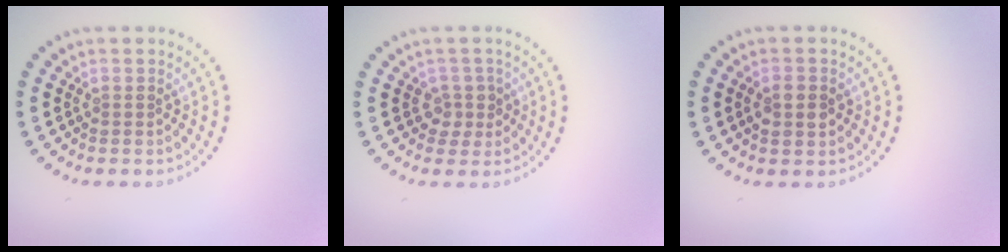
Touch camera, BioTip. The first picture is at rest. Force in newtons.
{"total": 2.0, "press": 1.6, "slide": 1.2}
{"total": 2.7, "press": 2.7, "slide": 0.1}